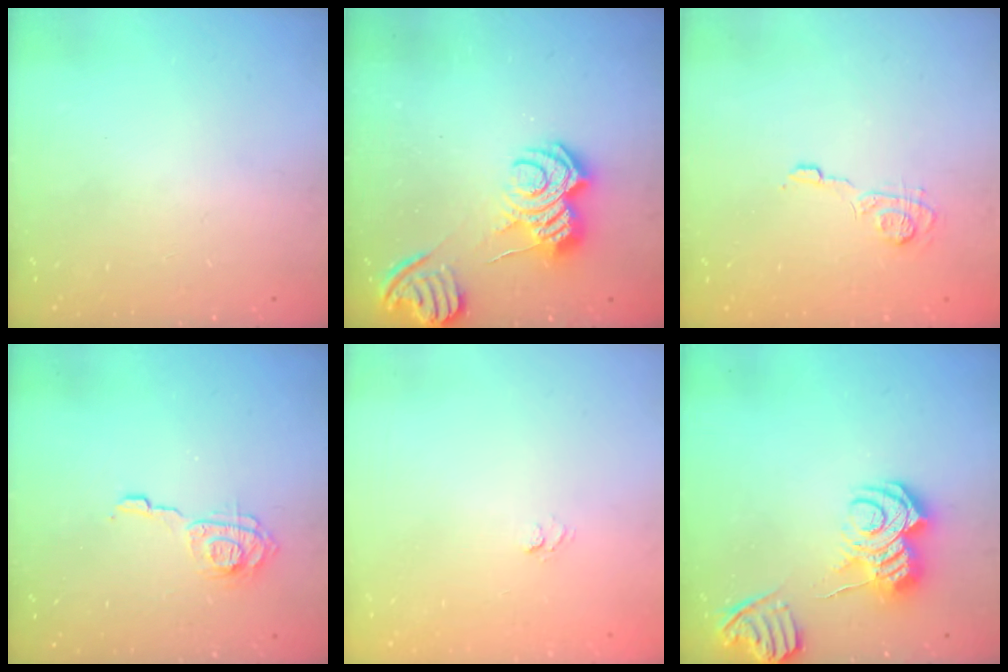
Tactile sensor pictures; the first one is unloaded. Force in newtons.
{"total": 9.0, "press": 9.0, "slide": 0.7}
{"total": 8.1, "press": 8.1, "slide": 0.7}
{"total": 9.5, "press": 9.4, "slide": 0.6}
{"total": 3.6, "press": 3.4, "slide": 1.1}
{"total": 11.2, "press": 11.2, "slide": 1.3}